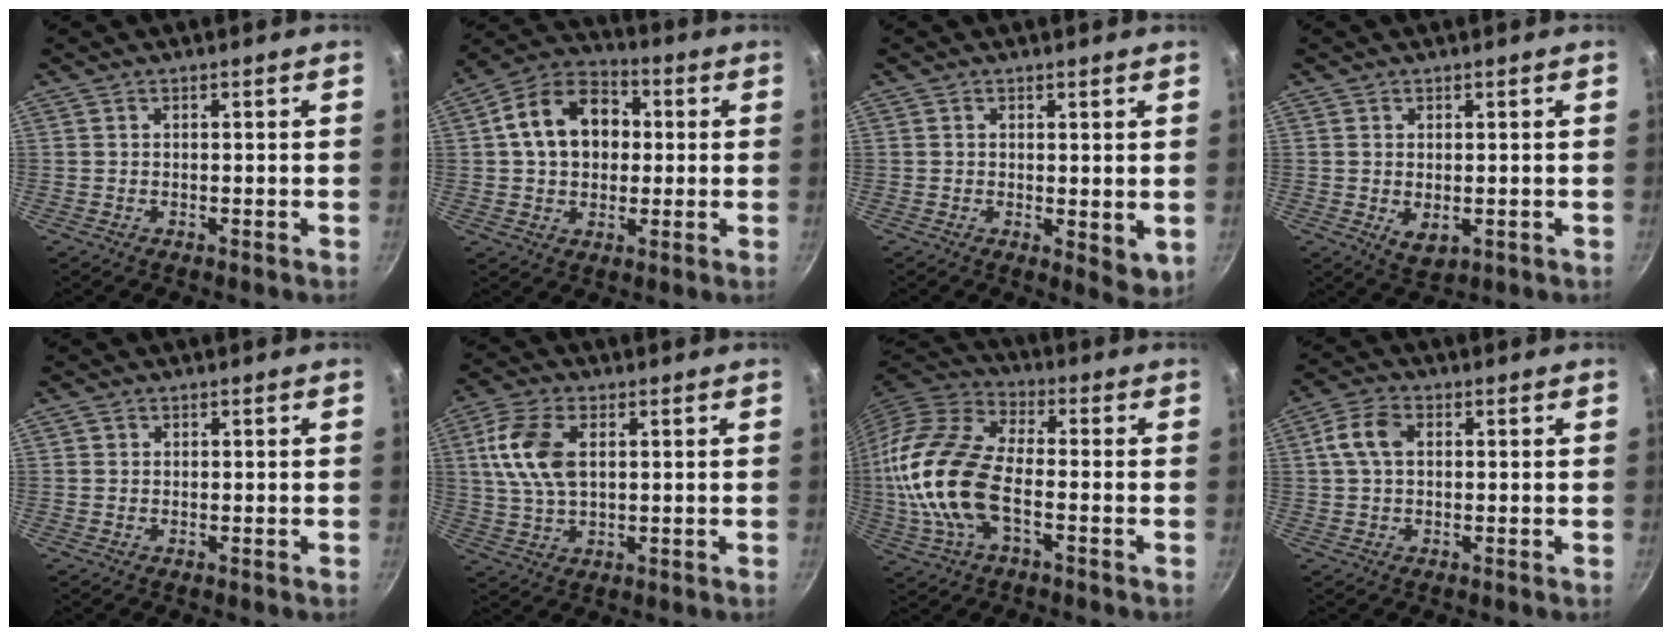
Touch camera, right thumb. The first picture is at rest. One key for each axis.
{"total": 14.4, "fx": 1.9, "fy": 10.9, "fz": 9.3, "tx": -0.124, "ty": 0.027, "tz": 0.017}
{"total": 4.8, "fx": 0.4, "fy": 2.3, "fz": 4.2, "tx": -0.057, "ty": -0.013, "tz": 0.009}
{"total": 4.0, "fx": -0.5, "fy": 2.5, "fz": 3.1, "tx": -0.050, "ty": -0.015, "tz": -0.001}
{"total": 0.8, "fx": 0.2, "fy": 0.7, "fz": 0.1, "tx": 0.001, "ty": 0.001, "tz": 0.000}
{"total": 10.8, "fx": 2.4, "fy": 6.2, "fz": 8.5, "tx": -0.162, "ty": 0.004, "tz": 0.044}
{"total": 18.6, "fx": -2.7, "fy": 9.6, "fz": 15.7, "tx": -0.314, "ty": 0.026, "tz": -0.063}
{"total": 6.2, "fx": 1.2, "fy": 3.9, "fz": 4.7, "tx": -0.097, "ty": 0.017, "tz": 0.017}